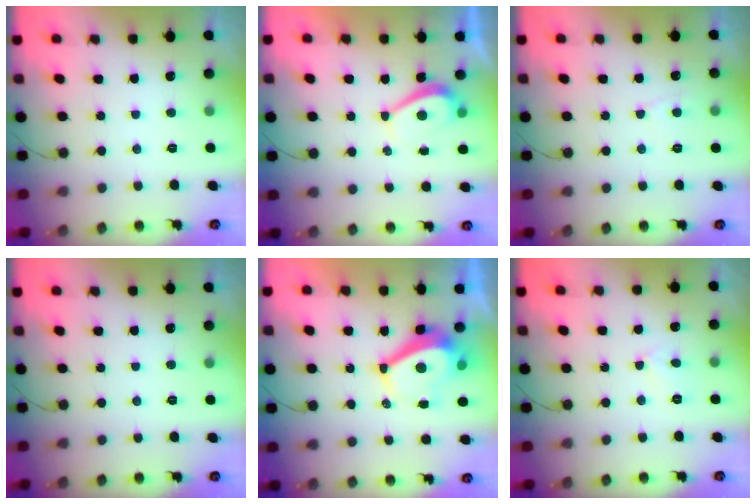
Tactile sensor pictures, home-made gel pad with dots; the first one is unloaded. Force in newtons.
{"total": 2.2, "press": 2.1, "slide": 0.6}
{"total": 3.6, "press": 3.6, "slide": 0.3}
{"total": 0.0}
{"total": 5.9, "press": 5.9, "slide": 0.7}
{"total": 3.5, "press": 3.5, "slide": 0.4}